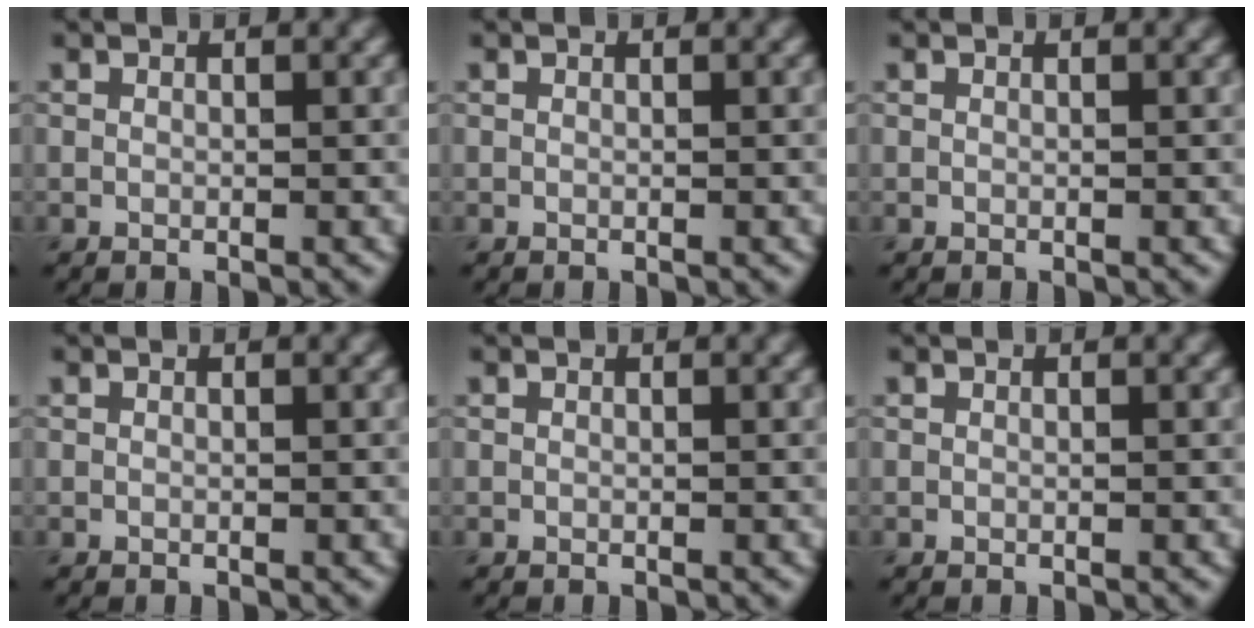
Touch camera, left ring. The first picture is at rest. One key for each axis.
{"total": 0.0}
{"total": 0.0}
{"total": 0.0}
{"total": 0.0}
{"total": 0.0}